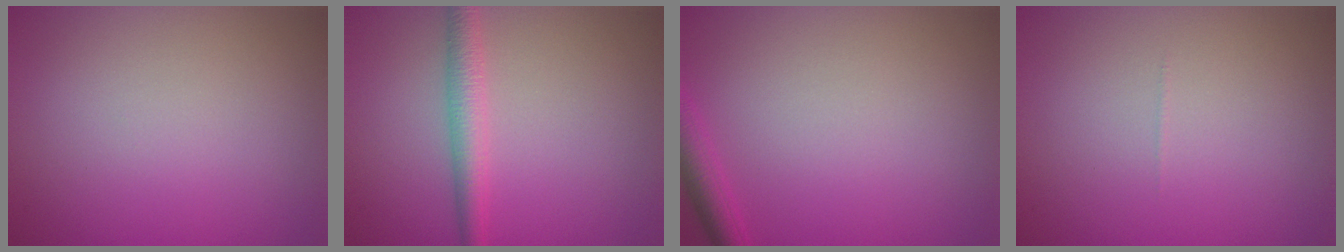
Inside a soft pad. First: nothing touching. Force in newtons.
{"total": 2.6, "press": 2.6, "slide": 0.0}
{"total": 2.1, "press": 2.1, "slide": 0.1}
{"total": 0.0}